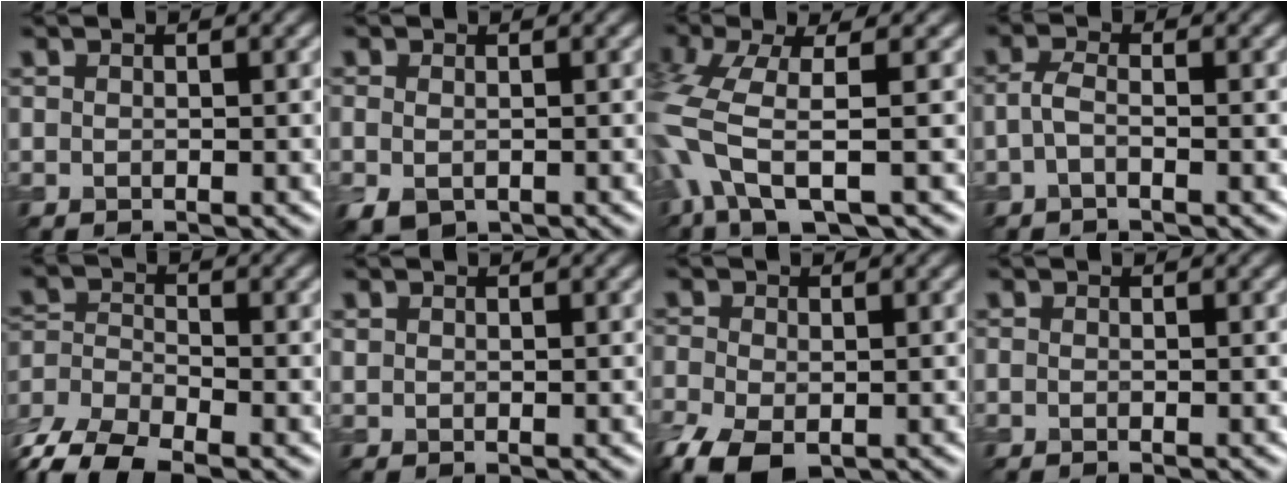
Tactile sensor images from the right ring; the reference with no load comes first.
{"total": 2.2, "force": [-0.9, 1.4, 1.4], "torque": [-0.035, -0.013, -0.014]}
{"total": 8.0, "force": [-2.0, 2.8, 7.2], "torque": [-0.179, -0.011, -0.042]}
{"total": 1.7, "force": [-0.6, 0.6, 1.4], "torque": [-0.034, 0.001, -0.016]}
{"total": 6.8, "force": [-5.0, 2.8, 3.7], "torque": [-0.069, -0.008, -0.105]}
{"total": 0.0}
{"total": 5.8, "force": [-3.0, 3.1, 3.8], "torque": [-0.095, -0.018, -0.061]}
{"total": 0.9, "force": [-0.7, 0.2, 0.4], "torque": [-0.001, -0.008, -0.013]}